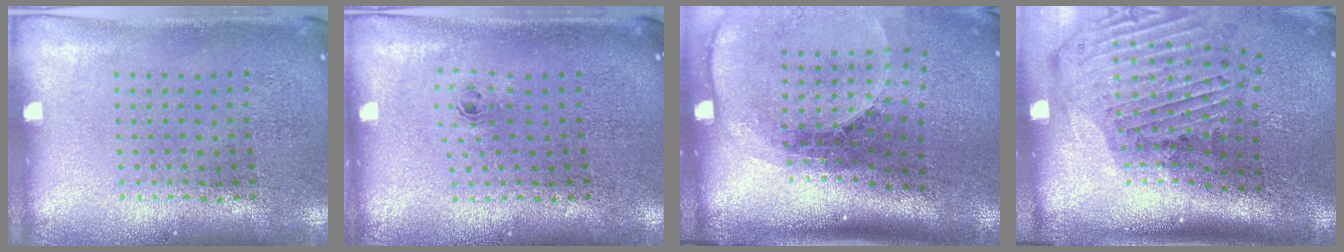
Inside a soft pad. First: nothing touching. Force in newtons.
{"total": 0.7, "press": 0.3, "slide": 0.6}
{"total": 2.6, "press": 1.9, "slide": 1.8}
{"total": 2.9, "press": 2.1, "slide": 2.0}